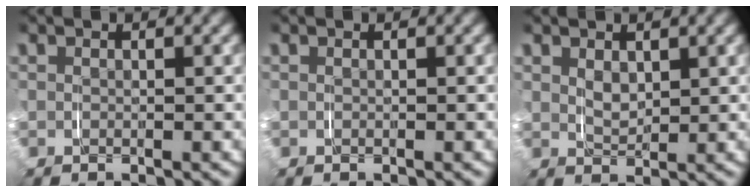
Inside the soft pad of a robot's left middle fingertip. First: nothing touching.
{"total": 0.0}
{"total": 1.8, "force": [0.9, 1.0, 1.1], "torque": [-0.027, -0.012, 0.023]}